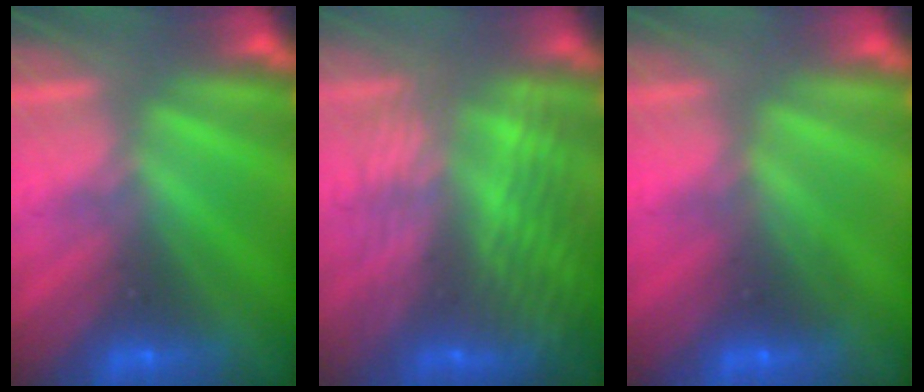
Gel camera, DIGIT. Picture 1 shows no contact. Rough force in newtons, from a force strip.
{"total": 7.2}
{"total": 2.6}